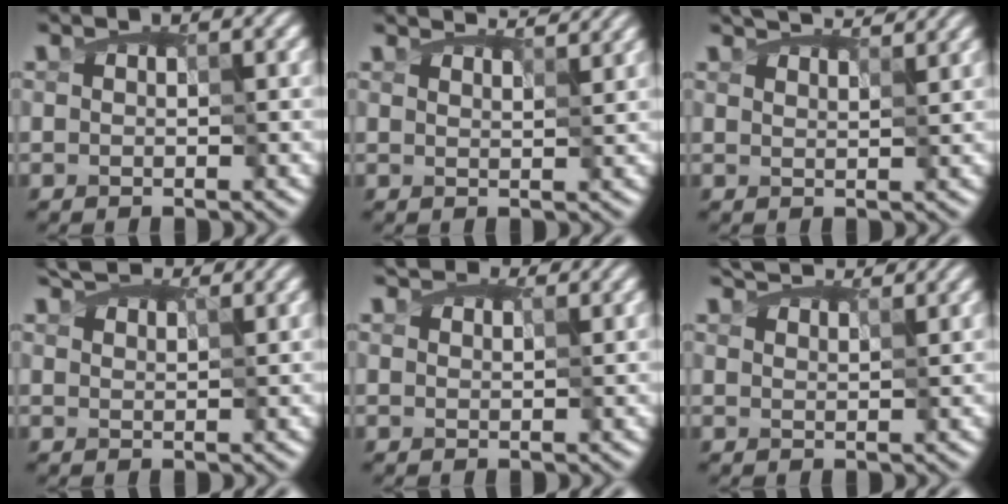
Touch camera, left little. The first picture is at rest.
{"total": 3.7, "force": [3.3, 0.8, 1.3], "torque": [-0.029, 0.005, 0.041]}
{"total": 4.8, "force": [4.1, 1.3, 2.1], "torque": [-0.044, 0.010, 0.051]}
{"total": 4.2, "force": [3.7, 1.2, 1.8], "torque": [-0.043, 0.008, 0.050]}
{"total": 2.8, "force": [2.5, 0.8, 0.7], "torque": [-0.030, 0.002, 0.039]}
{"total": 4.9, "force": [4.3, 1.3, 2.0], "torque": [-0.051, 0.007, 0.058]}